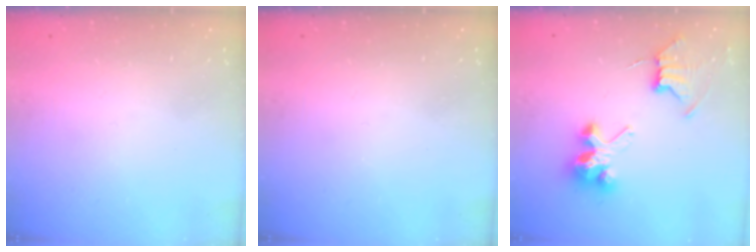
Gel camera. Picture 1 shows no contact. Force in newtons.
{"total": 0.0}
{"total": 8.9, "press": 8.8, "slide": 0.7}